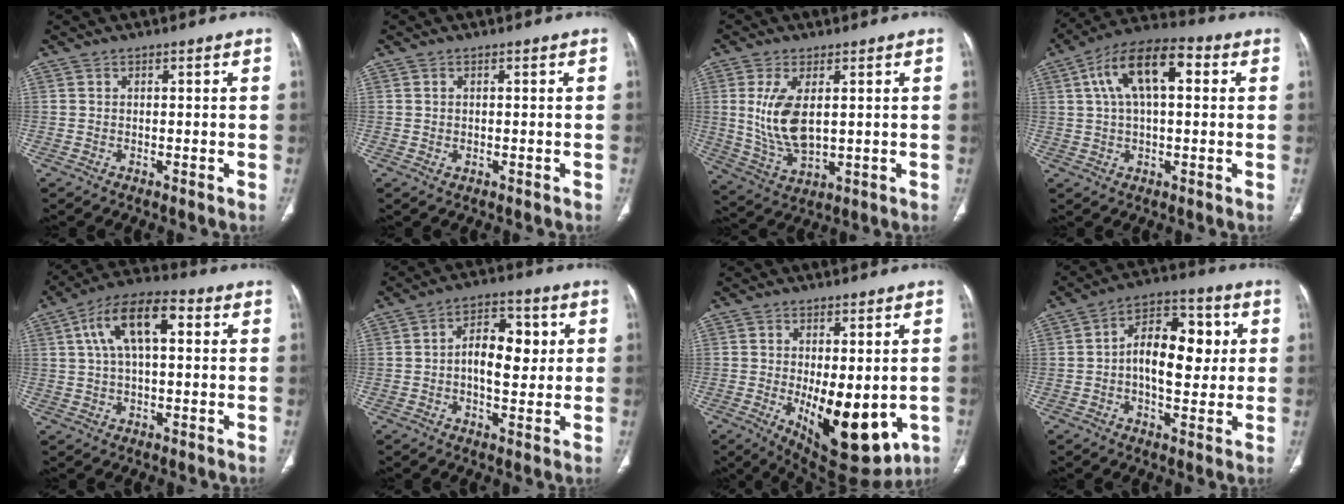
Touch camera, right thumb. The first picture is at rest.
{"total": 0.7, "force": [0.0, 0.4, 0.6], "torque": [-0.017, 0.001, 0.003]}
{"total": 10.3, "force": [1.7, 5.0, 8.9], "torque": [-0.180, -0.018, 0.048]}
{"total": 14.0, "force": [3.8, 6.5, 11.8], "torque": [-0.204, 0.027, 0.059]}
{"total": 12.6, "force": [3.3, 5.8, 10.7], "torque": [-0.192, 0.026, 0.052]}
{"total": 9.5, "force": [0.9, 5.3, 7.8], "torque": [-0.097, 0.011, 0.011]}
{"total": 15.8, "force": [-3.3, 6.8, 13.9], "torque": [-0.191, -0.020, -0.024]}
{"total": 13.2, "force": [1.0, 7.4, 10.9], "torque": [-0.141, 0.022, 0.009]}